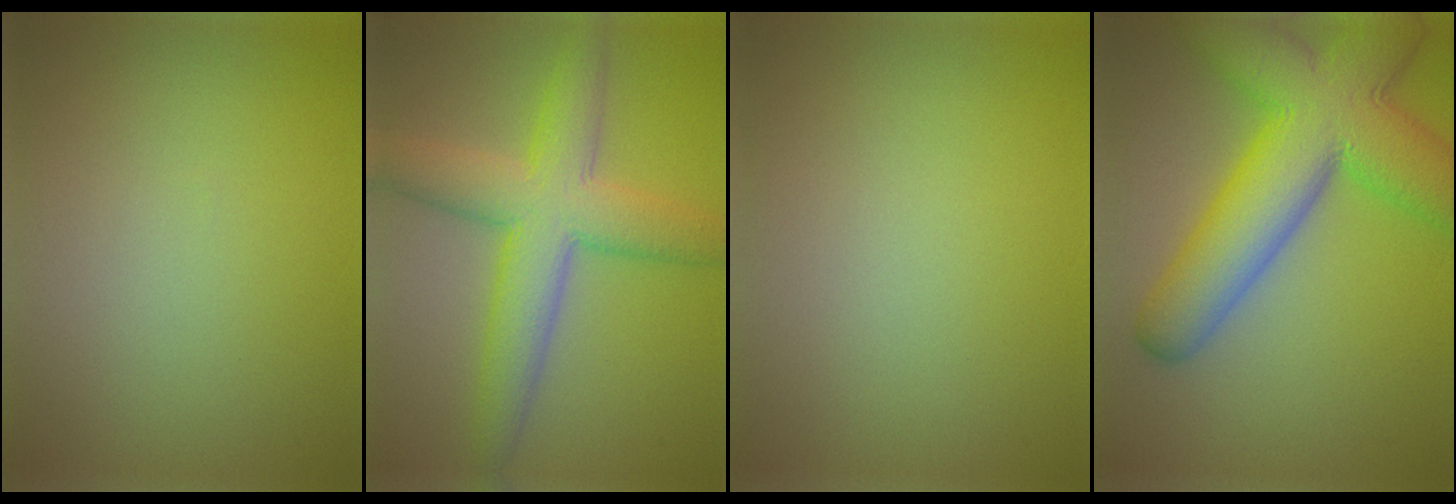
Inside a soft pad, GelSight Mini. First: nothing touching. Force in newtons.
{"total": 7.4, "press": 7.3, "slide": 0.4}
{"total": 0.0}
{"total": 12.1, "press": 12.1, "slide": 0.4}